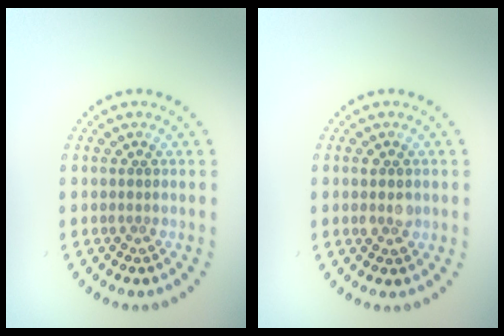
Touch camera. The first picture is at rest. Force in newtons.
{"total": 1.7, "press": 1.7, "slide": 0.1}